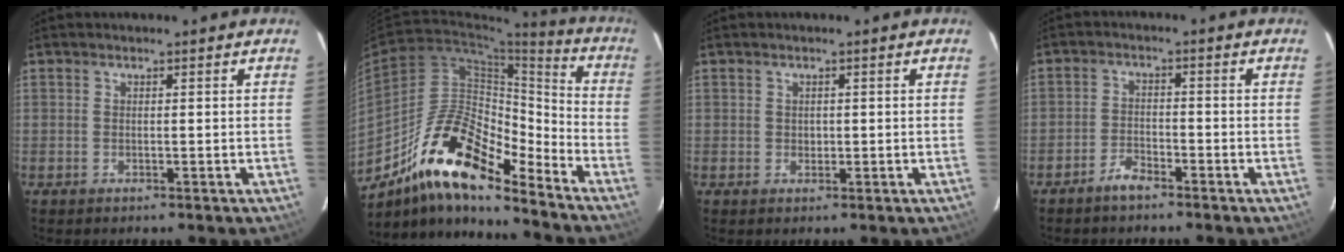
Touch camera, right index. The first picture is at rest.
{"total": 18.4, "force": [-13.7, 5.1, 11.2], "torque": [-0.189, 0.007, -0.255]}
{"total": 1.0, "force": [0.2, 0.9, 0.3], "torque": [-0.003, 0.001, 0.004]}
{"total": 3.4, "force": [-2.9, 1.0, 1.4], "torque": [-0.042, 0.006, -0.057]}